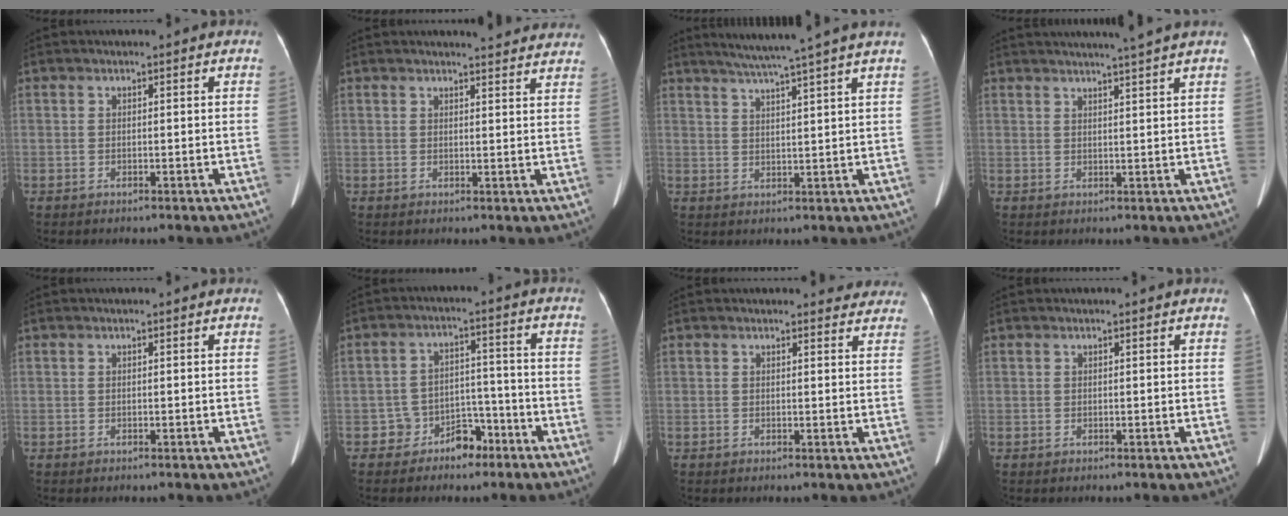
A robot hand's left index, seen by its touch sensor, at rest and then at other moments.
{"total": 8.4, "force": [8.1, 0.8, 2.1], "torque": [-0.018, -0.013, 0.073]}
{"total": 8.2, "force": [6.7, -1.7, 4.4], "torque": [-0.067, 0.012, 0.092]}
{"total": 6.9, "force": [5.9, -1.5, 3.2], "torque": [-0.039, 0.007, 0.069]}
{"total": 0.0}
{"total": 5.3, "force": [-3.8, 3.3, 1.5], "torque": [-0.019, 0.018, -0.057]}
{"total": 5.3, "force": [4.9, 1.9, 0.5], "torque": [0.014, -0.007, 0.031]}
{"total": 0.0}